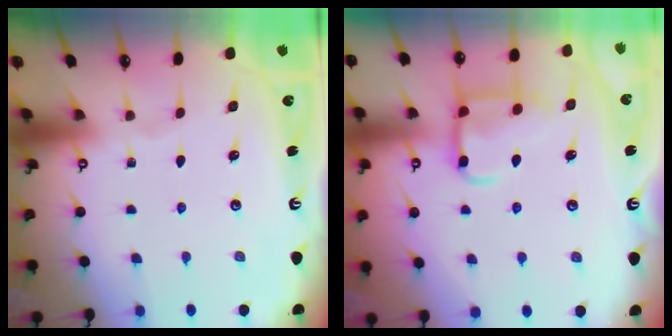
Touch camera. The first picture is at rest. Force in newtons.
{"total": 11.8, "press": 11.8, "slide": 1.2}